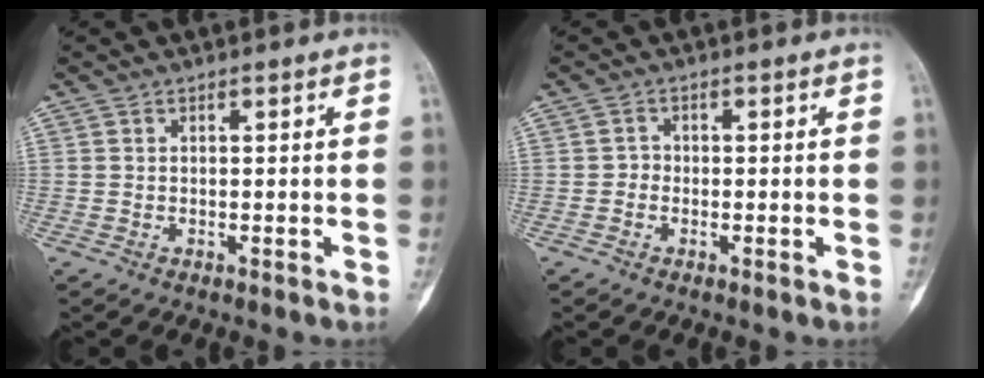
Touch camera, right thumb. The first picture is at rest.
{"total": 0.7, "force": [-0.3, 0.6, 0.2], "torque": [0.002, 0.004, -0.011]}